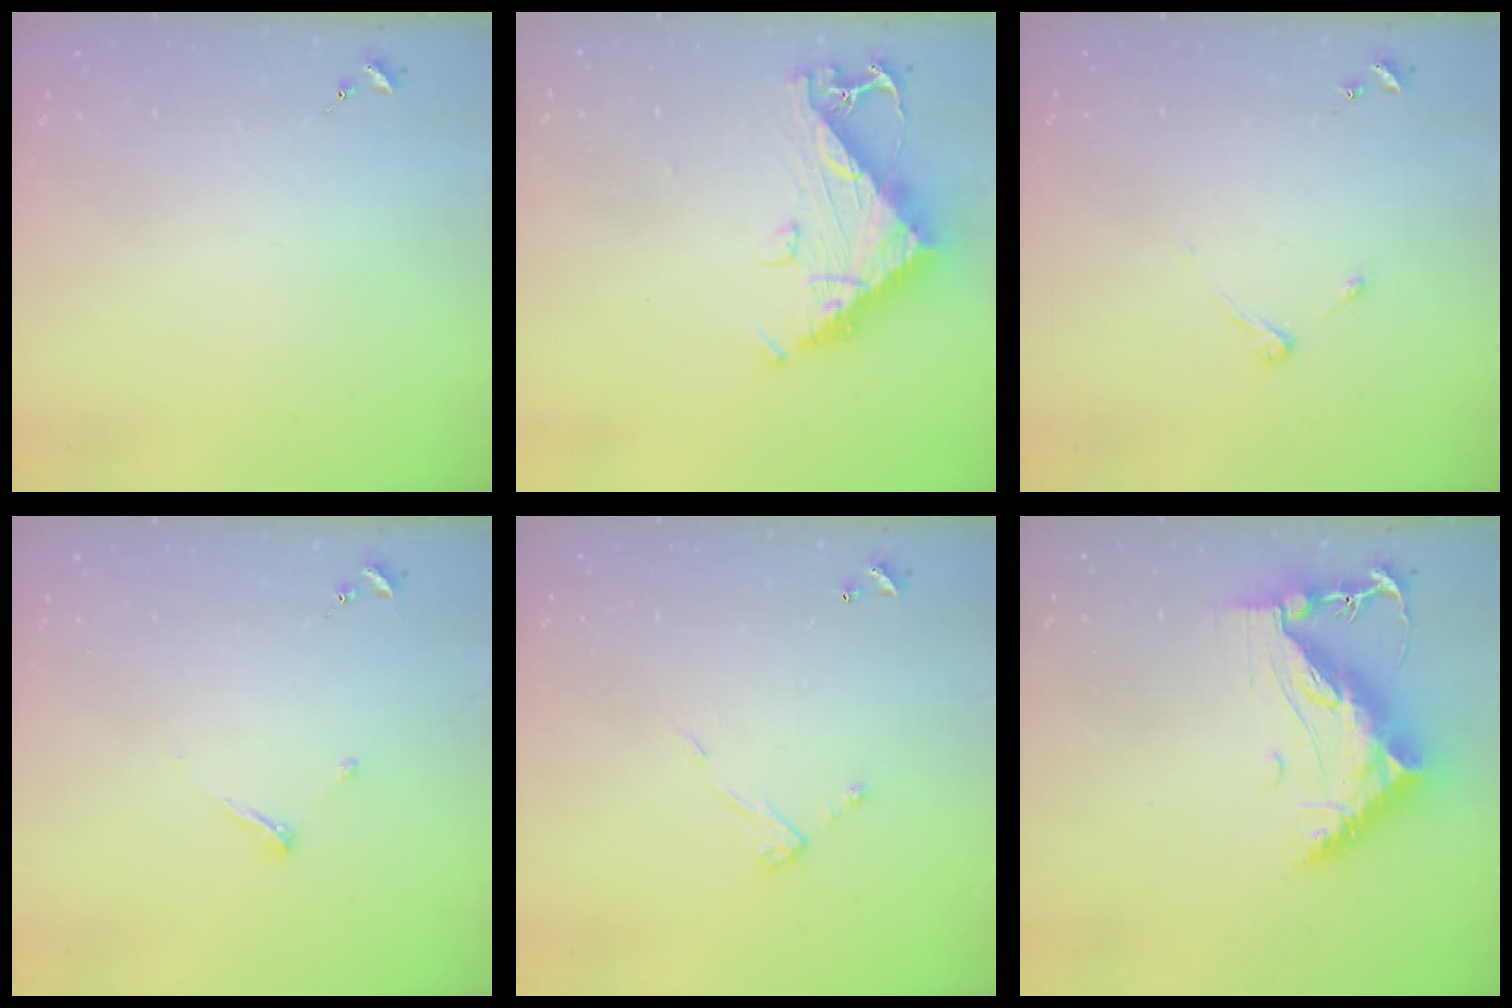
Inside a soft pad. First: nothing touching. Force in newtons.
{"total": 10.6, "press": 10.5, "slide": 1.1}
{"total": 3.7, "press": 3.6, "slide": 0.6}
{"total": 4.5, "press": 4.5, "slide": 0.4}
{"total": 6.4, "press": 6.4, "slide": 0.2}
{"total": 13.5, "press": 13.4, "slide": 1.3}